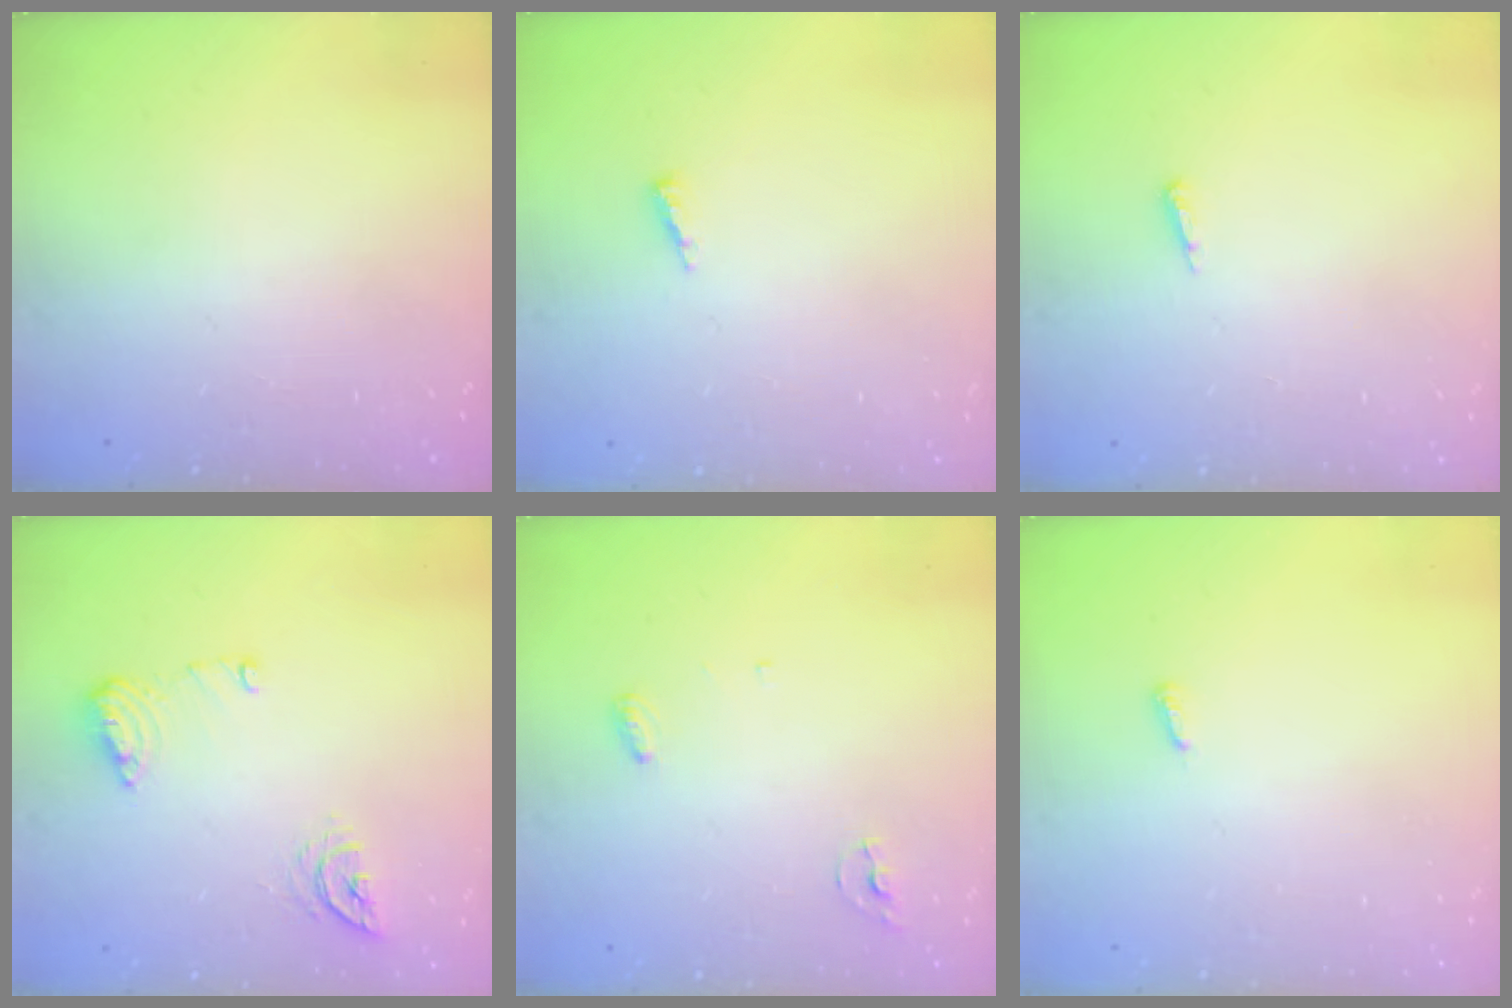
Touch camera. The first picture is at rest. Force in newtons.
{"total": 2.5, "press": 2.5, "slide": 0.2}
{"total": 3.6, "press": 3.5, "slide": 0.6}
{"total": 8.9, "press": 8.9, "slide": 0.5}
{"total": 3.8, "press": 3.8, "slide": 0.3}
{"total": 2.9, "press": 2.9, "slide": 0.3}